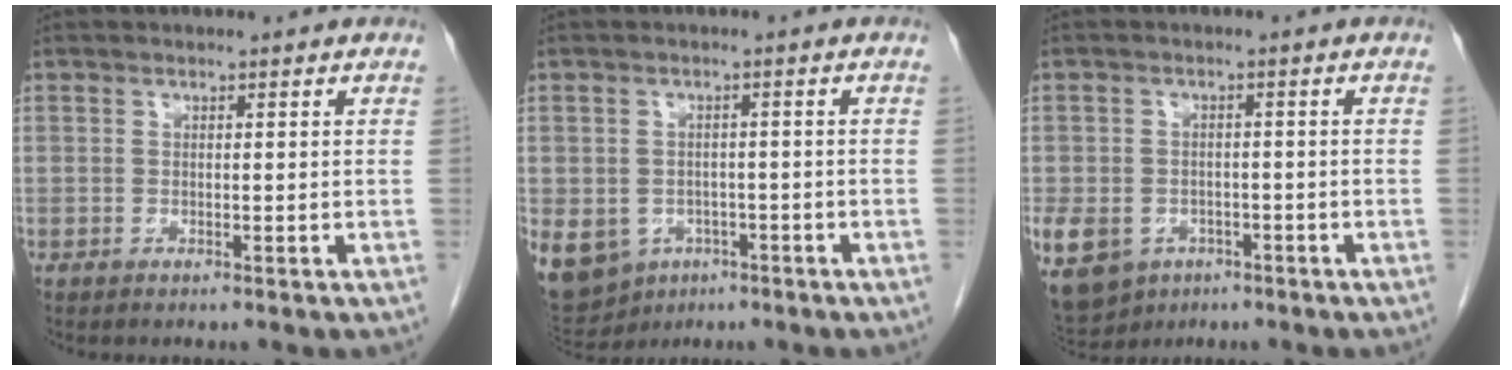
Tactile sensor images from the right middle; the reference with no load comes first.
{"total": 18.9, "force": [-8.5, 15.1, 7.5], "torque": [-0.250, -0.005, -0.111]}
{"total": 18.8, "force": [-8.8, 14.7, 7.8], "torque": [-0.266, -0.014, -0.125]}